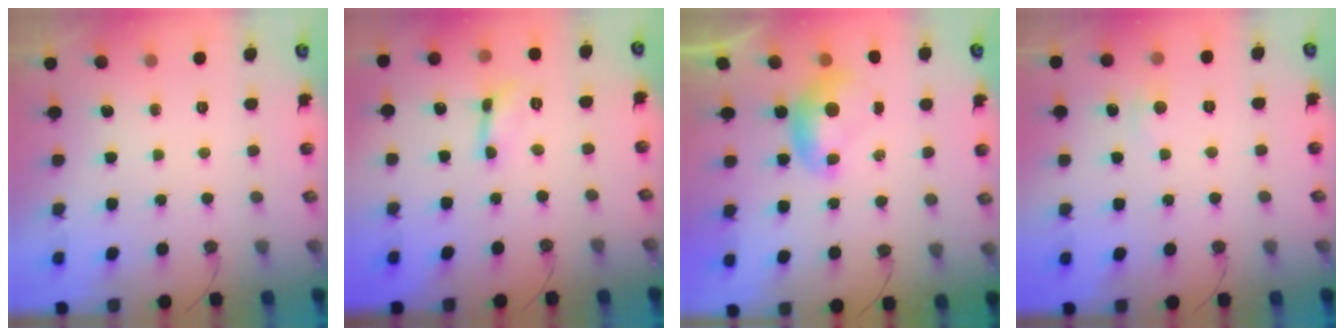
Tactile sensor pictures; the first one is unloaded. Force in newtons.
{"total": 0.0}
{"total": 0.0}
{"total": 1.9, "press": 1.8, "slide": 0.4}